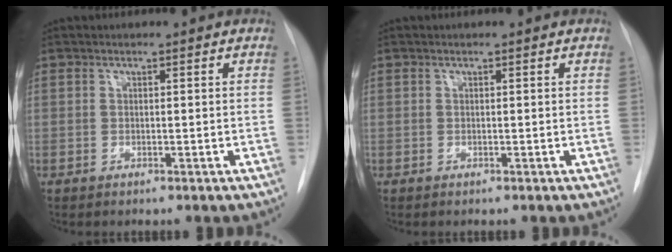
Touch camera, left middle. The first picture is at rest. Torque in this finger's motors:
{"motor_torque": [0.00, 0.00, 0.00, 0.00]}